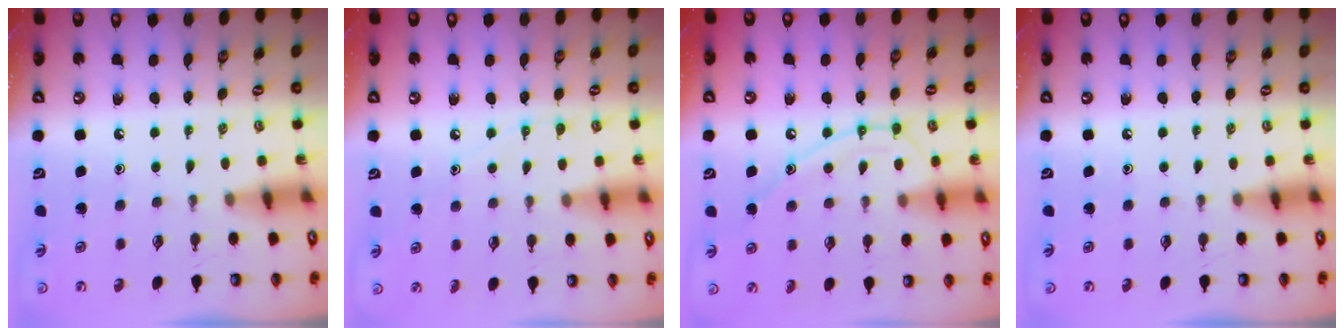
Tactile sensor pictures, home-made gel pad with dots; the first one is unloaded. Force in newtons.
{"total": 6.5, "press": 6.4, "slide": 0.7}
{"total": 12.4, "press": 12.3, "slide": 1.2}
{"total": 0.0}